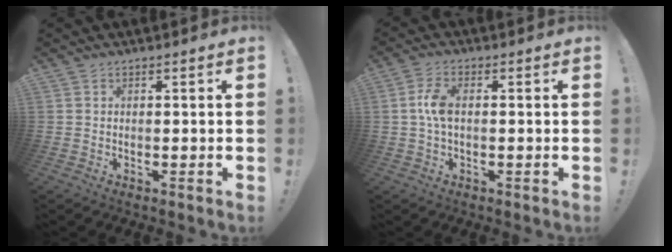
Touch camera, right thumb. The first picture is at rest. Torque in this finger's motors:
{"motor_torque": [0.23, -0.05, 0.65, -0.09, 0.00]}